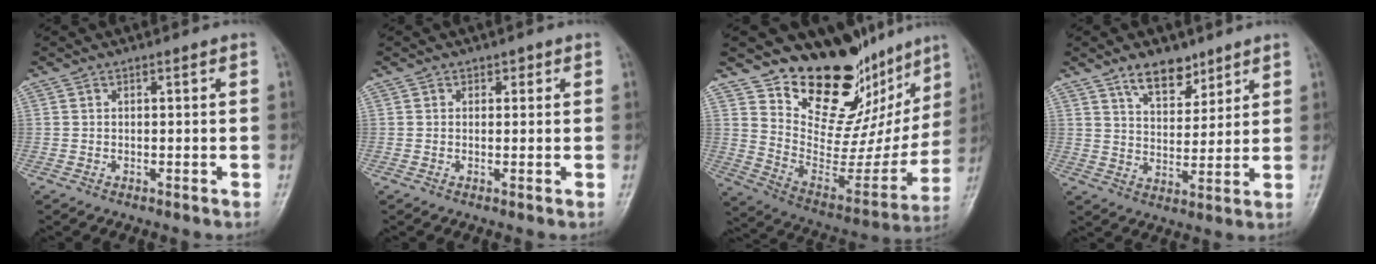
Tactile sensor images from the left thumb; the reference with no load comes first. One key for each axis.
{"total": 1.3, "fx": 0.6, "fy": 1.0, "fz": 0.5, "tx": 0.008, "ty": 0.000, "tz": 0.004}
{"total": 21.1, "fx": 16.4, "fy": 9.8, "fz": 9.1, "tx": -0.059, "ty": -0.117, "tz": 0.258}
{"total": 8.3, "fx": 5.8, "fy": 4.3, "fz": 4.2, "tx": -0.036, "ty": -0.039, "tz": 0.101}